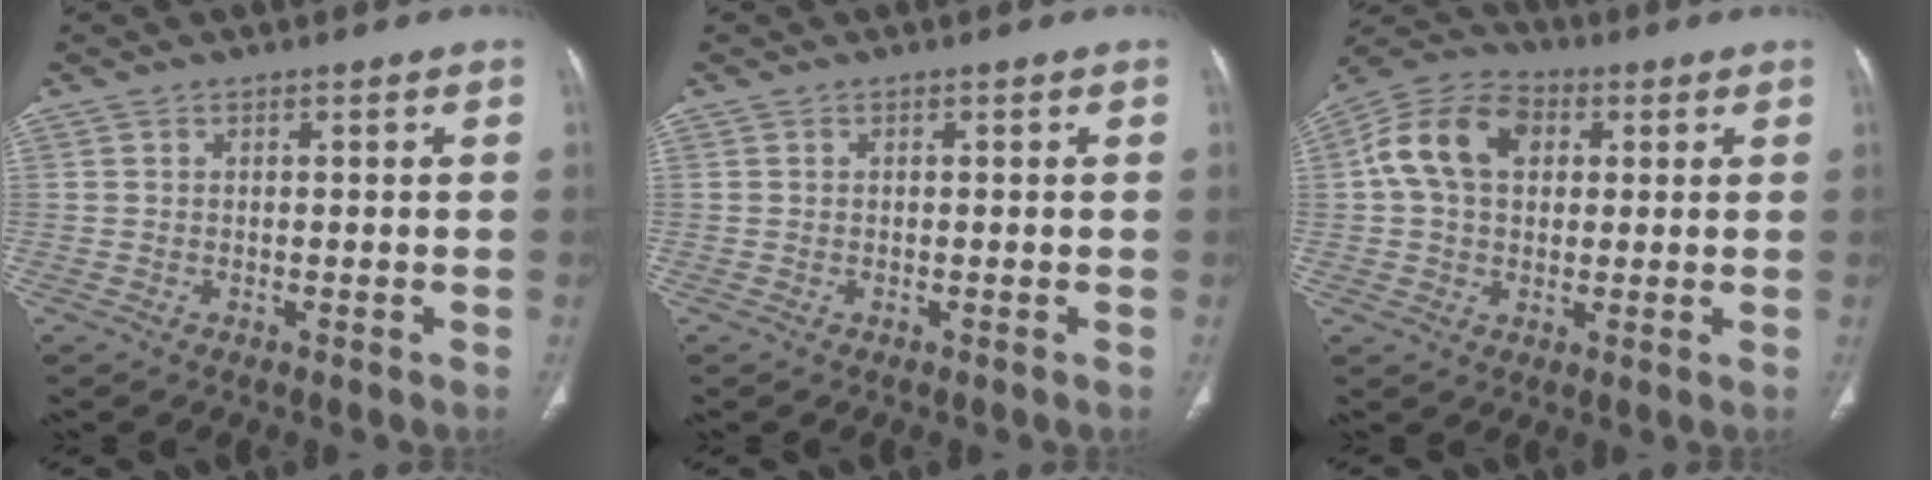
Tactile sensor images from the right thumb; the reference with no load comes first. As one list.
[{"total": 0.0}, {"total": 12.7, "force": [2.7, 9.0, 8.6], "torque": [-0.147, 0.022, 0.039]}]